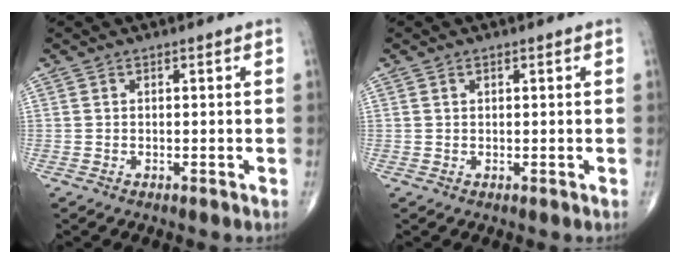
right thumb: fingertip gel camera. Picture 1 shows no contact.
{"total": 0.7, "force": [0.3, 0.4, 0.4], "torque": [-0.005, 0.000, 0.006]}